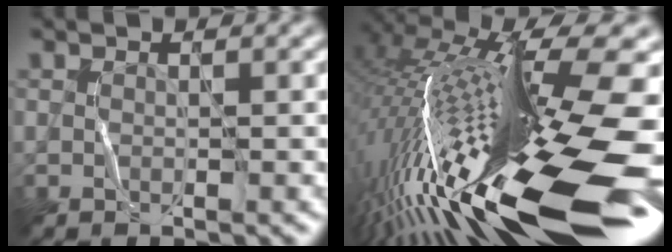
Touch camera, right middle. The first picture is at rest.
{"total": 19.7, "force": [-4.3, 5.1, 18.5], "torque": [-0.345, 0.002, -0.080]}